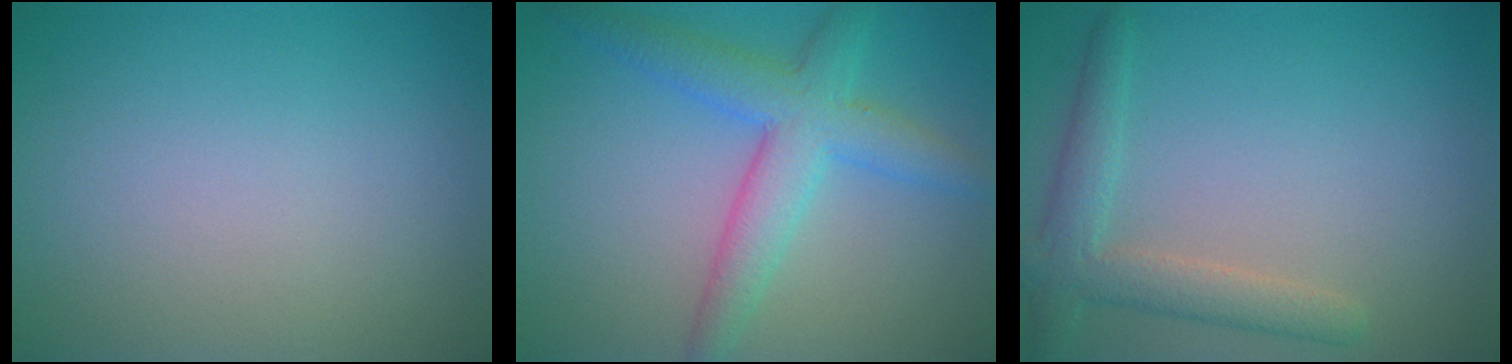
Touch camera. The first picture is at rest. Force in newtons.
{"total": 5.1, "press": 5.1, "slide": 0.1}
{"total": 3.4, "press": 3.4, "slide": 0.4}